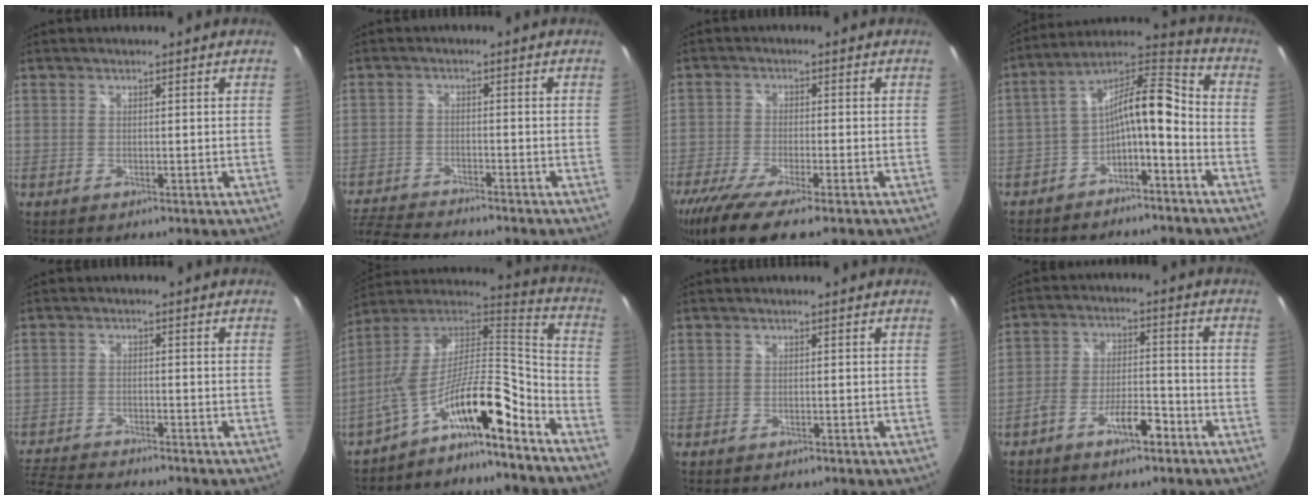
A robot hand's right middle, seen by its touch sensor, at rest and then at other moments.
{"total": 11.4, "force": [-10.4, 1.8, 4.3], "torque": [-0.117, -0.019, -0.181]}
{"total": 12.3, "force": [-8.9, 2.1, 8.1], "torque": [-0.180, -0.050, -0.159]}
{"total": 11.1, "force": [-4.4, 4.2, 9.3], "torque": [-0.178, 0.031, -0.076]}
{"total": 9.7, "force": [-9.1, 1.2, 3.3], "torque": [-0.097, -0.016, -0.162]}
{"total": 17.0, "force": [-10.8, 3.5, 12.6], "torque": [-0.210, -0.006, -0.204]}
{"total": 0.6, "force": [-0.6, 0.2, 0.1], "torque": [-0.003, 0.000, -0.009]}
{"total": 7.2, "force": [-4.7, 2.4, 4.9], "torque": [-0.099, 0.012, -0.076]}